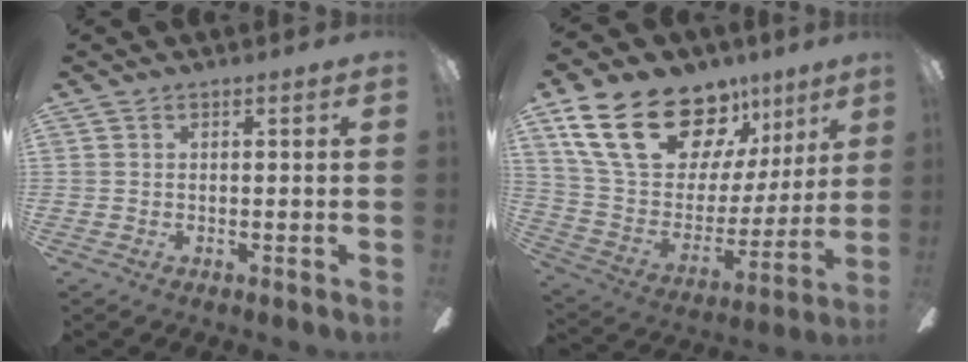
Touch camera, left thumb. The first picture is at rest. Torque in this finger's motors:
{"motor_torque": [1.02, 0.58, 1.85, -0.92, 0.49]}